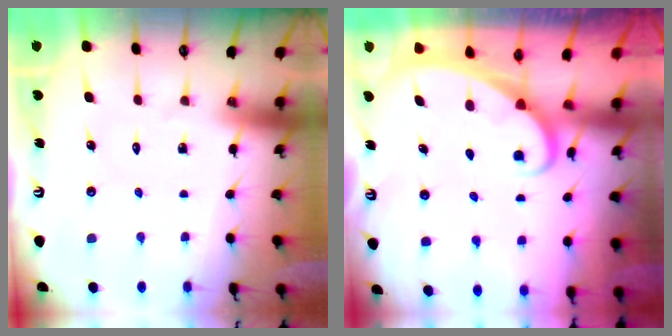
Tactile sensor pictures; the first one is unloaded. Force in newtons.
{"total": 1.8, "press": 1.8, "slide": 0.1}